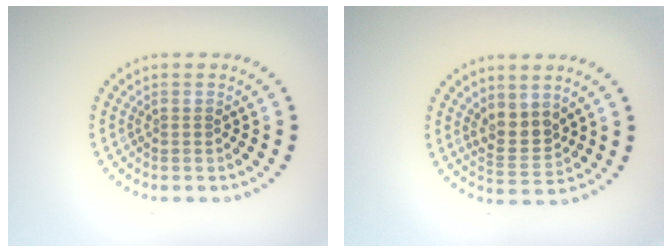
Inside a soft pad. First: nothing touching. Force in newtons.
{"total": 2.9, "press": 2.7, "slide": 1.2}